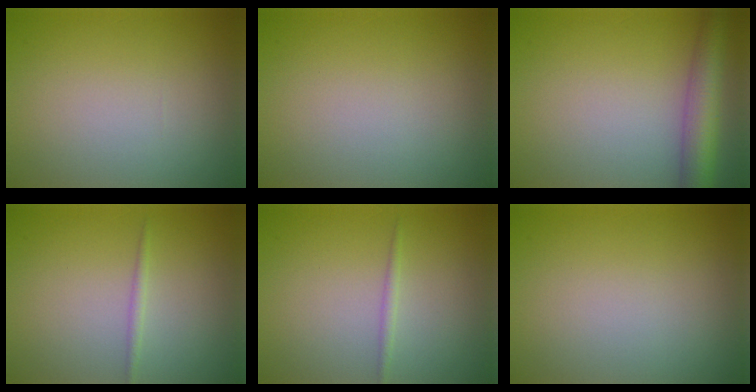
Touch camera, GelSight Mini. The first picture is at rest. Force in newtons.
{"total": 0.0}
{"total": 5.0, "press": 5.0, "slide": 0.2}
{"total": 0.8, "press": 0.8, "slide": 0.1}
{"total": 0.8, "press": 0.8, "slide": 0.1}
{"total": 0.0}